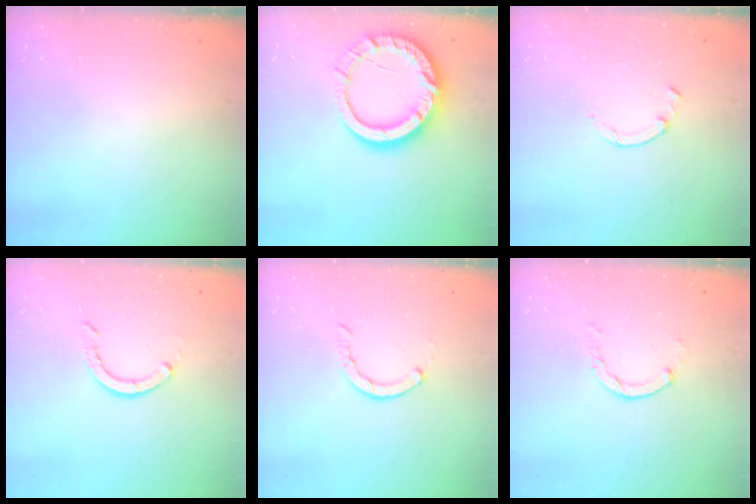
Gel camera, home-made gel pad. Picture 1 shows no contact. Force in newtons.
{"total": 15.1, "press": 15.0, "slide": 1.2}
{"total": 1.7, "press": 1.6, "slide": 0.4}
{"total": 2.9, "press": 2.9, "slide": 0.1}
{"total": 1.5, "press": 1.5, "slide": 0.2}
{"total": 0.7, "press": 0.7, "slide": 0.2}